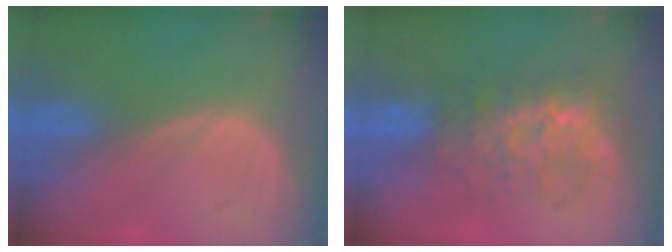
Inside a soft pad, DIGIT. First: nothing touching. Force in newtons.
{"total": 7.7, "press": 7.5, "slide": 1.6}